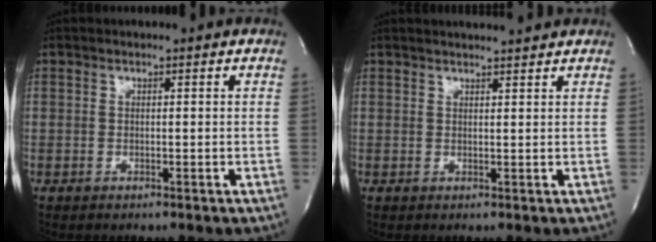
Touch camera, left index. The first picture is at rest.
{"total": 5.2, "force": [4.9, 0.3, 1.7], "torque": [-0.026, 0.015, 0.056]}